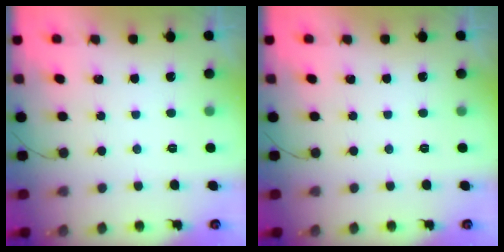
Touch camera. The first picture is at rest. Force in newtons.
{"total": 0.0}